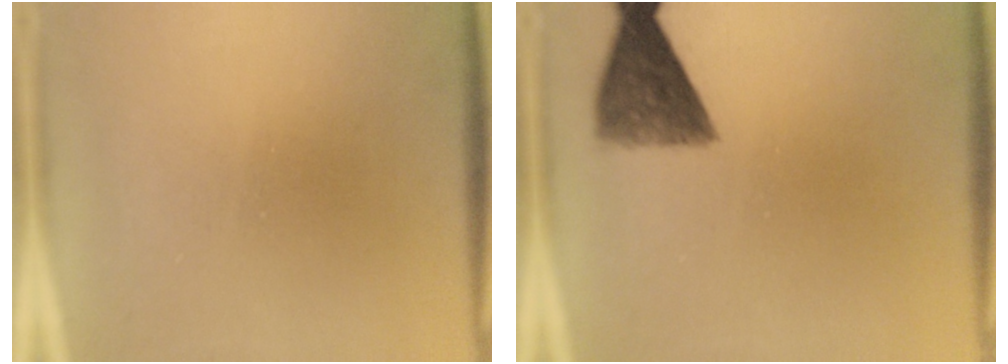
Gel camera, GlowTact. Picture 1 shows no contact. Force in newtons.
{"total": 7.5}